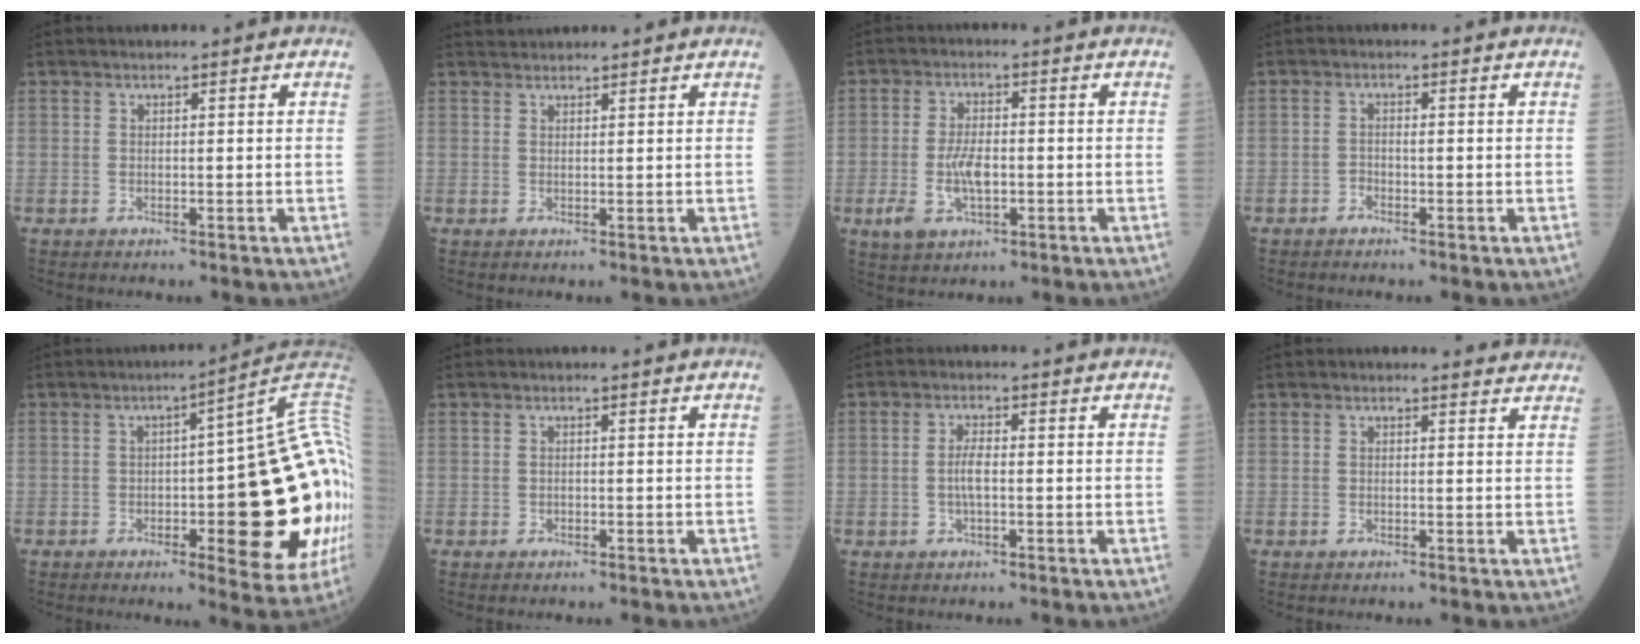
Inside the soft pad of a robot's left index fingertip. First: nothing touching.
{"total": 1.9, "force": [1.9, 0.0, 0.0], "torque": [-0.005, 0.023, 0.040]}
{"total": 6.1, "force": [-1.4, 2.9, 5.2], "torque": [-0.117, 0.002, -0.020]}
{"total": 0.8, "force": [-0.6, 0.2, 0.4], "torque": [-0.004, 0.002, -0.012]}
{"total": 25.0, "force": [-1.2, 4.8, 24.5], "torque": [-0.217, 0.026, -0.007]}
{"total": 0.0}
{"total": 2.6, "force": [-0.3, 0.7, 2.5], "torque": [-0.055, 0.002, -0.007]}
{"total": 2.6, "force": [2.6, 0.4, -0.1], "torque": [-0.001, -0.009, 0.011]}